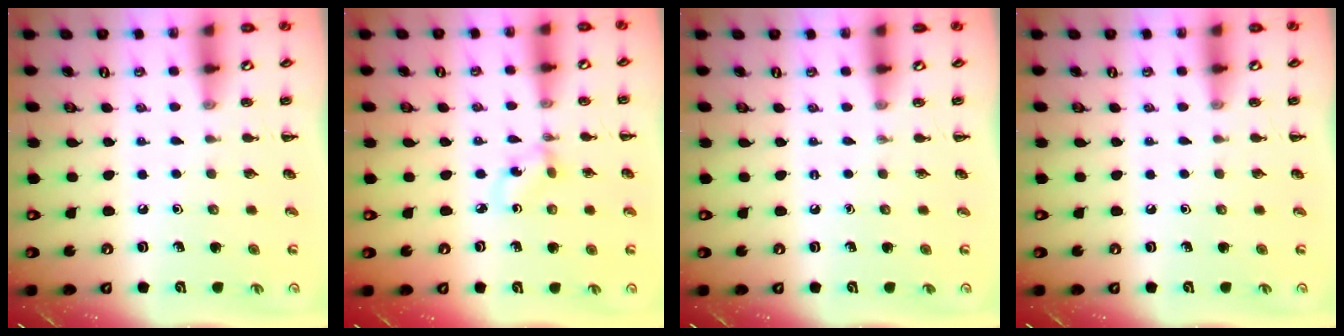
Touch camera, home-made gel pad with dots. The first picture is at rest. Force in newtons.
{"total": 1.4, "press": 1.3, "slide": 0.6}
{"total": 0.0}
{"total": 0.0}